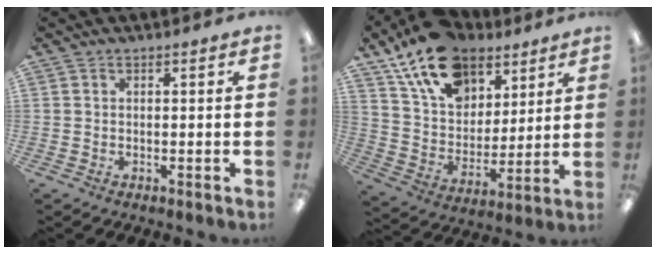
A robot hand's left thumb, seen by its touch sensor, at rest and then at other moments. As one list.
[{"total": 18.6, "force": [12.5, 11.0, 8.4], "torque": [-0.150, -0.062, 0.231]}]